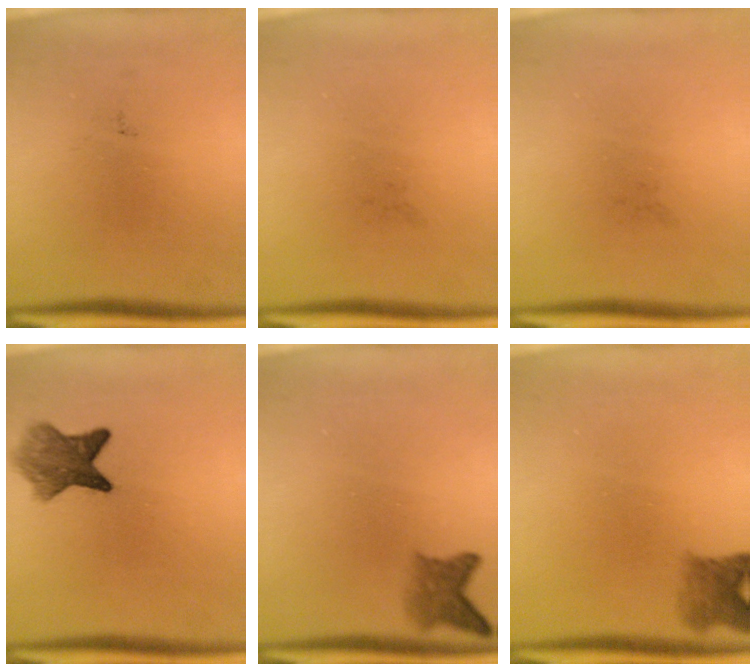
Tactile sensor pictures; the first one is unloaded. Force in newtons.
{"total": 0.0}
{"total": 0.0}
{"total": 5.7}
{"total": 2.9}
{"total": 3.1}